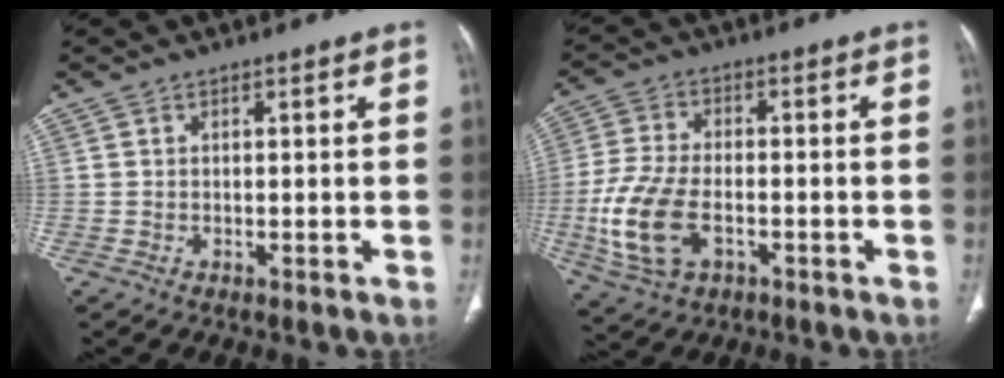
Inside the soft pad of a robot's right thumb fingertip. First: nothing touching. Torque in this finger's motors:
{"motor_torque": [0.12, -0.03, 1.24, 0.01, 0.39]}